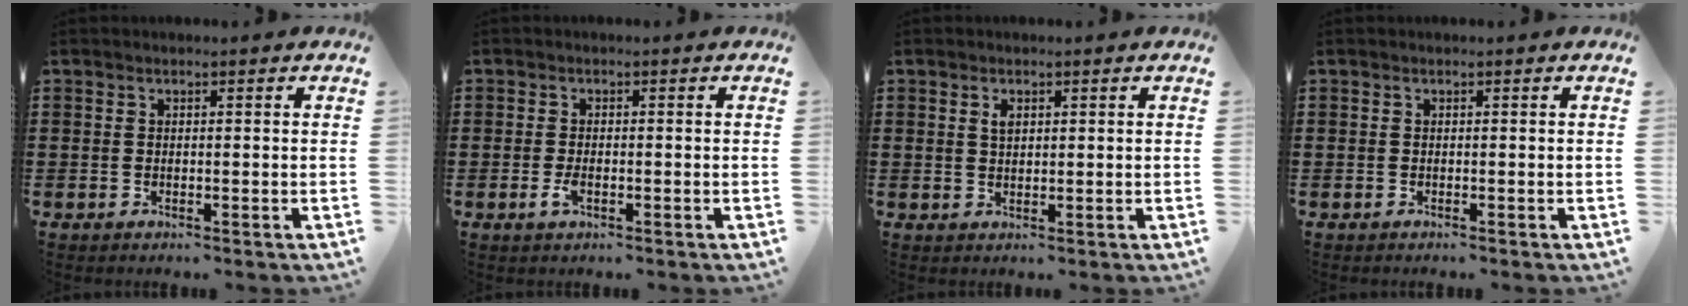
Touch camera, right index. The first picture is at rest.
{"total": 2.0, "force": [-0.8, 0.7, 1.7], "torque": [-0.040, -0.006, -0.016]}
{"total": 1.6, "force": [0.7, 0.8, 1.2], "torque": [-0.026, 0.004, 0.012]}
{"total": 0.0}